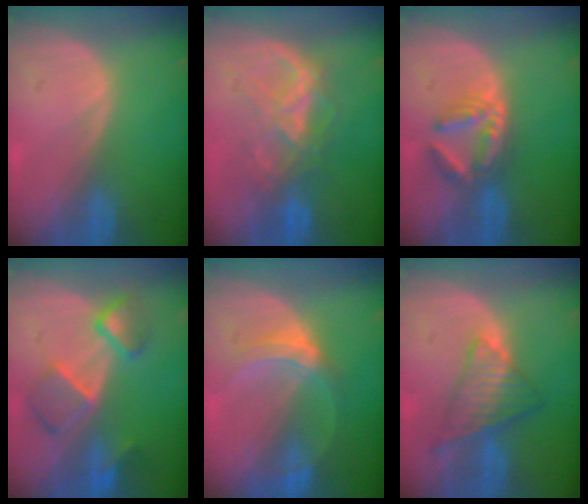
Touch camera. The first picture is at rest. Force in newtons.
{"total": 6.4, "press": 6.4, "slide": 0.8}
{"total": 6.2, "press": 5.6, "slide": 2.6}
{"total": 6.8, "press": 6.6, "slide": 1.2}
{"total": 5.2, "press": 5.0, "slide": 1.4}
{"total": 7.6, "press": 6.4, "slide": 4.0}